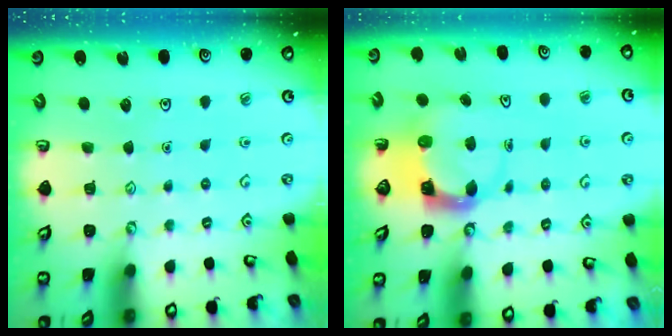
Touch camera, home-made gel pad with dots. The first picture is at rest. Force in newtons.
{"total": 3.8, "press": 3.7, "slide": 0.5}